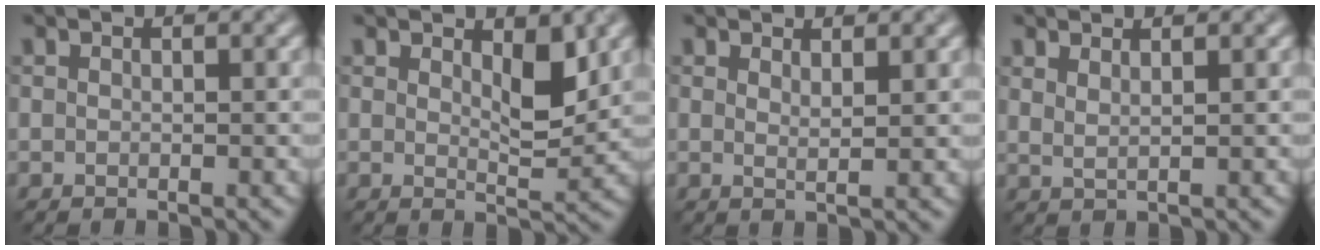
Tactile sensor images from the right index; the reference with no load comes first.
{"total": 2.6, "force": [1.4, 0.6, 2.1], "torque": [-0.030, -0.005, 0.026]}
{"total": 1.2, "force": [0.9, 0.2, 0.6], "torque": [-0.004, 0.002, 0.019]}
{"total": 1.3, "force": [1.1, 0.3, 0.6], "torque": [-0.007, 0.002, 0.019]}